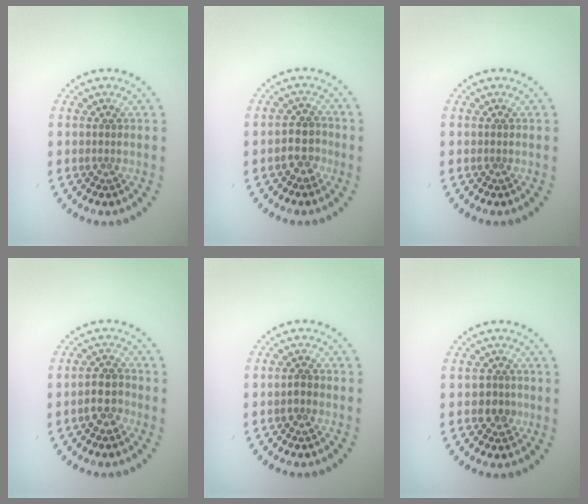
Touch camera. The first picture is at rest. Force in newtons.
{"total": 2.3, "press": 2.0, "slide": 1.1}
{"total": 0.0}
{"total": 2.1, "press": 2.0, "slide": 0.8}
{"total": 1.1, "press": 1.1, "slide": 0.3}
{"total": 1.7, "press": 1.5, "slide": 0.8}